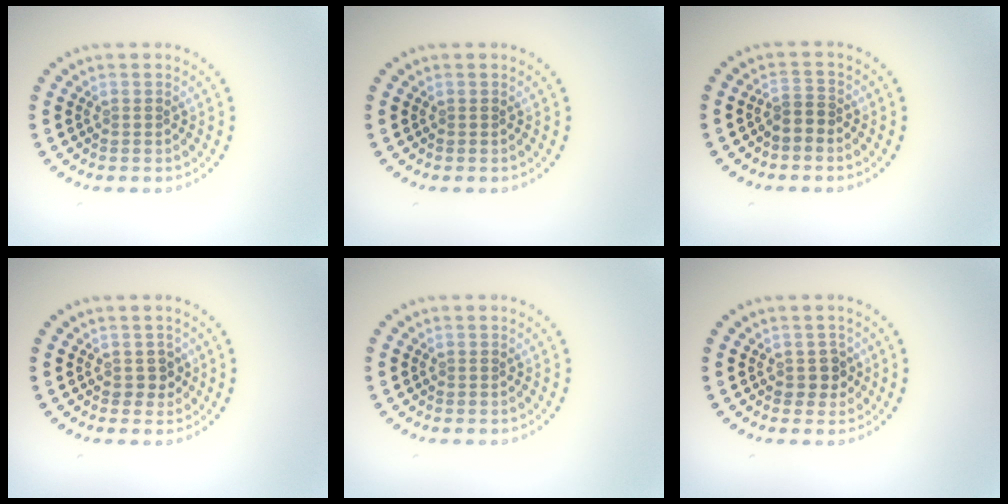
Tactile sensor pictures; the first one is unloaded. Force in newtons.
{"total": 0.0}
{"total": 1.2, "press": 0.8, "slide": 0.9}
{"total": 1.2, "press": 1.1, "slide": 0.5}
{"total": 0.0}
{"total": 1.5, "press": 1.3, "slide": 0.7}